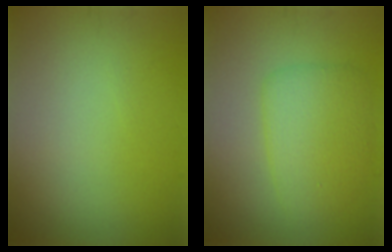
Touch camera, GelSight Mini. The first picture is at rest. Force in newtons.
{"total": 3.7, "press": 3.7, "slide": 0.1}